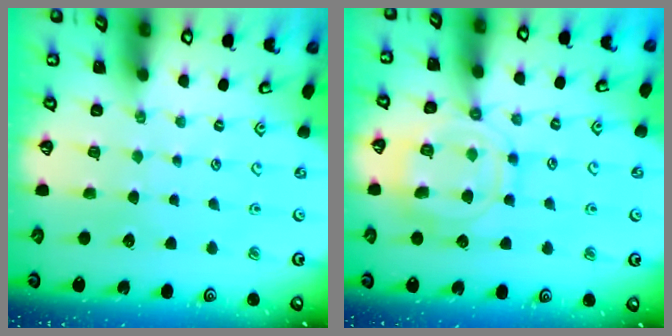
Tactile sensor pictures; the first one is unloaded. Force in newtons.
{"total": 12.7, "press": 12.6, "slide": 1.3}